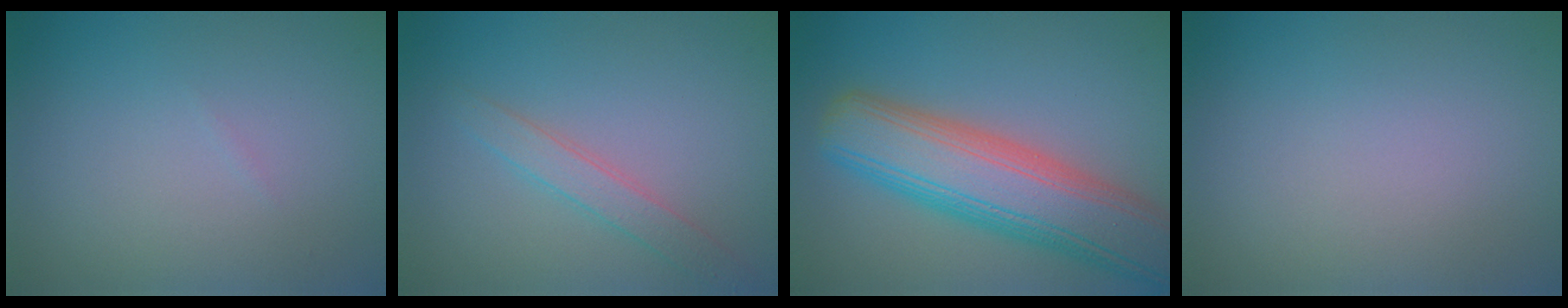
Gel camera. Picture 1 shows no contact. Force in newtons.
{"total": 2.0, "press": 2.0, "slide": 0.1}
{"total": 9.9, "press": 9.9, "slide": 0.5}
{"total": 0.0}